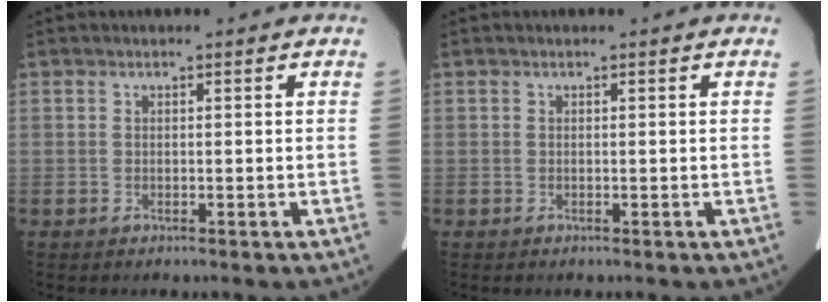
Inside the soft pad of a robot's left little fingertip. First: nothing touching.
{"total": 0.0}